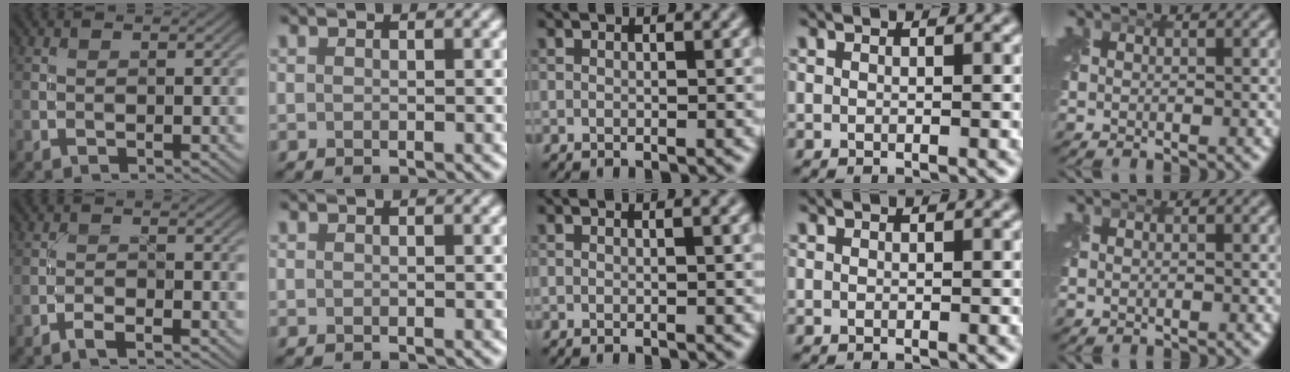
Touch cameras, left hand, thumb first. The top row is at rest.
{"thumb": {"total": 1.7, "force": [-1.5, 0.2, 0.9], "torque": [-0.021, 0.001, -0.033]}, "middle": {"total": 1.1, "force": [0.4, 0.3, 1.0], "torque": [-0.009, 0.005, 0.003]}, "little": {"total": 0.6, "force": [0.6, 0.0, -0.3], "torque": [0.005, 0.009, 0.014]}}